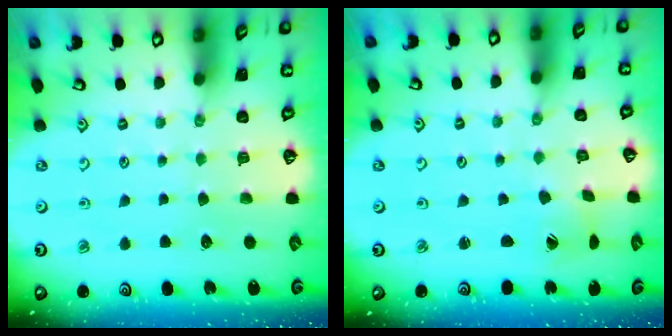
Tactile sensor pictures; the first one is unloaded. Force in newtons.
{"total": 1.9, "press": 1.8, "slide": 0.2}